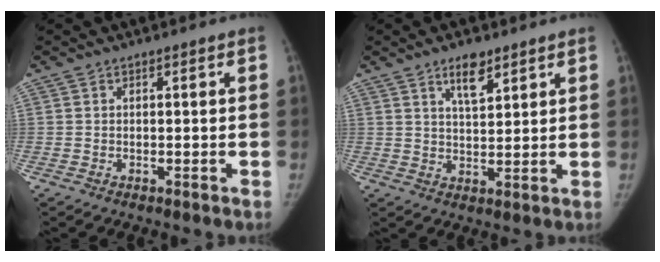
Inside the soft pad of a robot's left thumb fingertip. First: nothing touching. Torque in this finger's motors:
{"motor_torque": [0.42, -0.39, 1.12, -0.68, 0.24]}